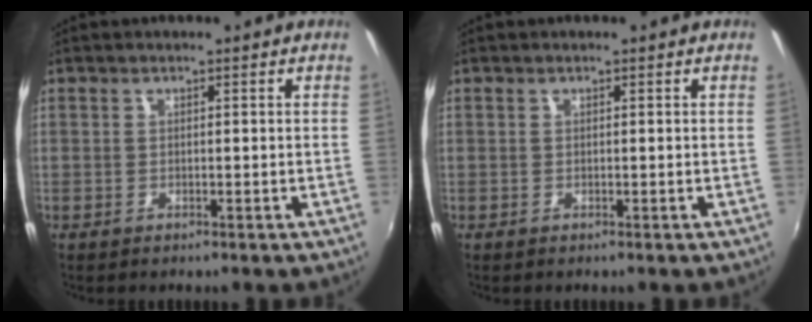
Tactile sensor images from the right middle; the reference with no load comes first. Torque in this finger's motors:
{"motor_torque": [-0.13, 0.10, -0.01, 0.00]}